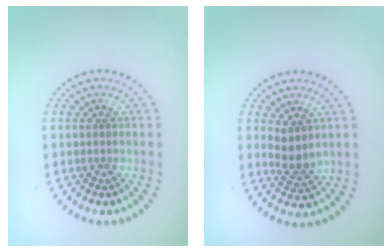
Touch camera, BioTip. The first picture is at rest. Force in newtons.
{"total": 2.4, "press": 1.9, "slide": 1.5}